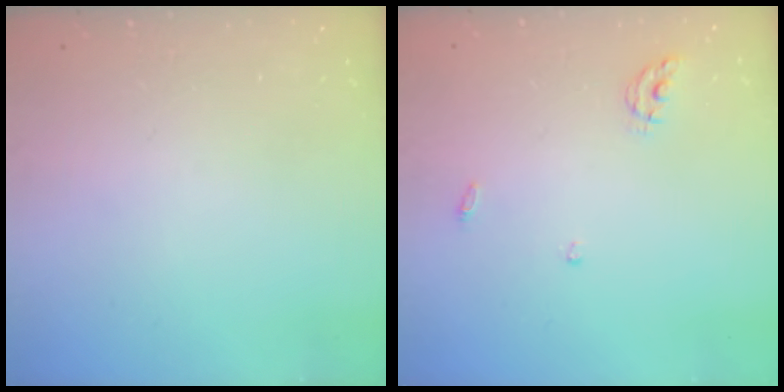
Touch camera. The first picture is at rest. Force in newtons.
{"total": 5.2, "press": 5.2, "slide": 0.4}